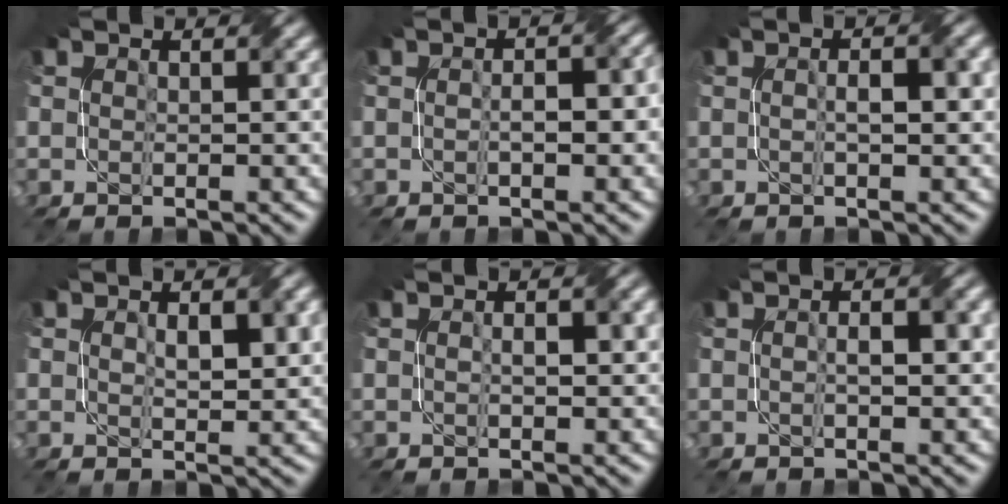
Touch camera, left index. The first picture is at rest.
{"total": 3.2, "force": [-0.3, 1.2, 2.9], "torque": [-0.042, 0.006, -0.007]}
{"total": 2.6, "force": [0.1, 0.8, 2.5], "torque": [-0.034, -0.001, -0.003]}
{"total": 2.9, "force": [0.6, 1.3, 2.5], "torque": [-0.041, -0.002, 0.015]}
{"total": 1.5, "force": [0.0, 0.5, 1.4], "torque": [-0.024, 0.003, 0.001]}
{"total": 2.1, "force": [0.0, 0.6, 2.0], "torque": [-0.029, -0.001, -0.002]}